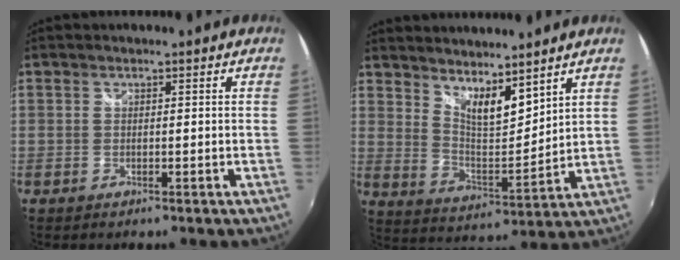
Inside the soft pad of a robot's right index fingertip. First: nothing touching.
{"total": 9.4, "force": [7.3, 2.5, 5.3], "torque": [-0.083, -0.010, 0.132]}